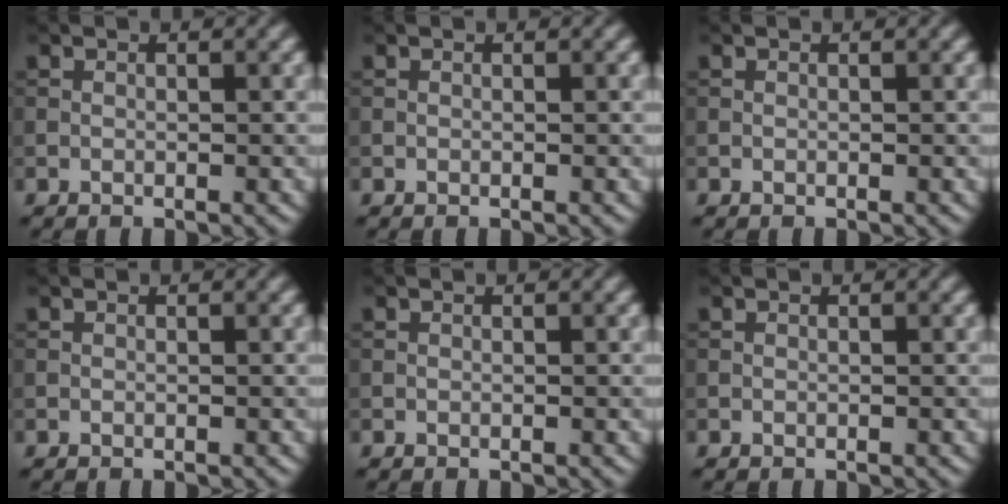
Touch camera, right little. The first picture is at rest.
{"total": 0.0}
{"total": 0.0}
{"total": 0.0}
{"total": 0.0}
{"total": 0.0}